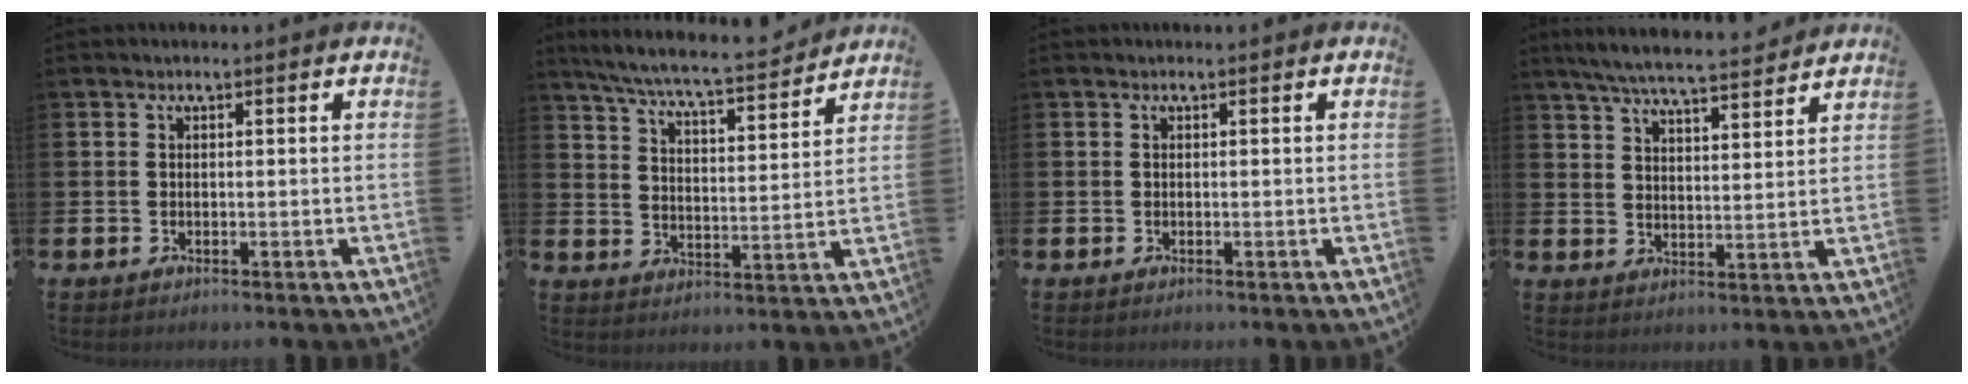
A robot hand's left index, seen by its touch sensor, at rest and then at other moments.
{"total": 7.2, "force": [6.7, 0.3, 2.5], "torque": [-0.076, -0.047, 0.115]}
{"total": 0.0}
{"total": 6.4, "force": [6.1, 0.4, 2.0], "torque": [-0.053, -0.037, 0.106]}